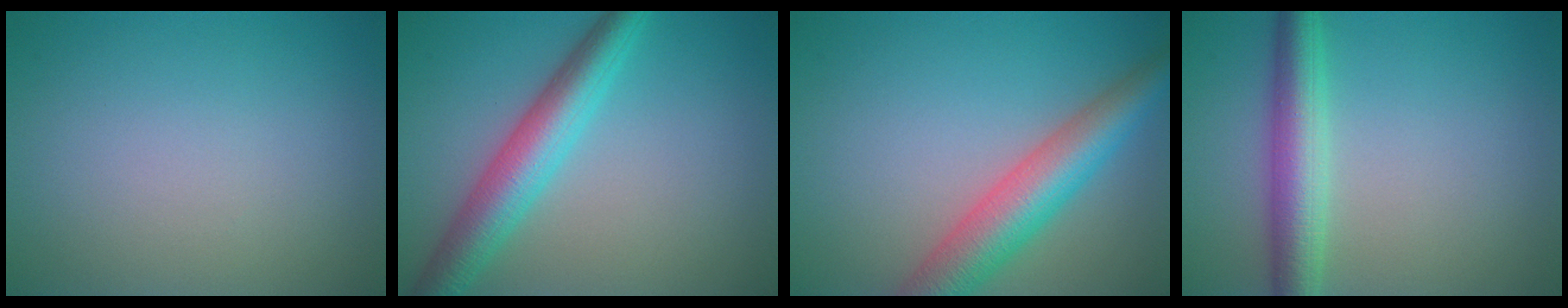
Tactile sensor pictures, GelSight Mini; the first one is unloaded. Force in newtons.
{"total": 5.6, "press": 5.6, "slide": 0.0}
{"total": 6.6, "press": 6.6, "slide": 0.1}
{"total": 4.8, "press": 4.8, "slide": 0.1}